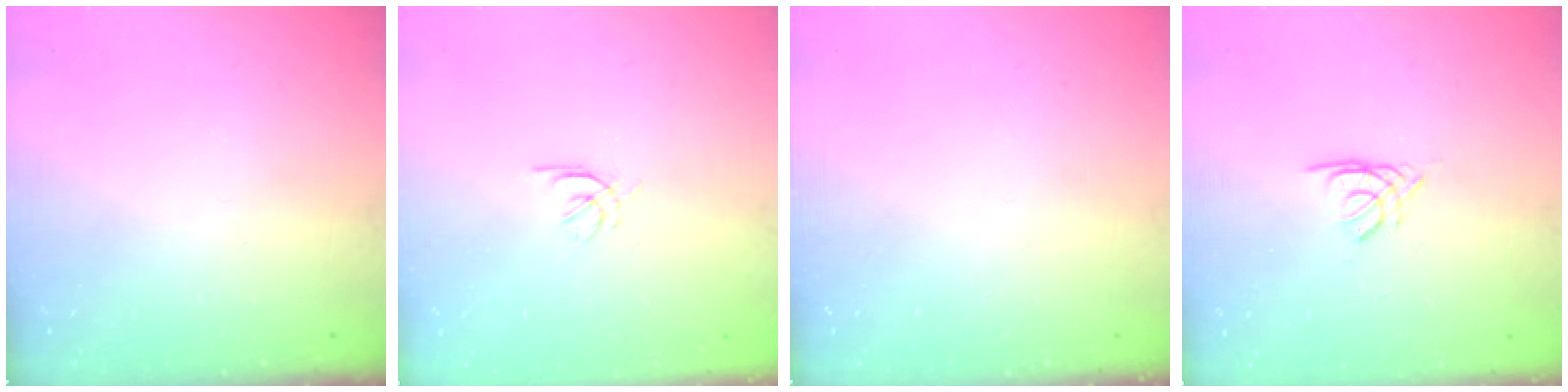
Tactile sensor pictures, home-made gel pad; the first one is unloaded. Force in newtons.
{"total": 2.2, "press": 2.1, "slide": 0.7}
{"total": 0.0}
{"total": 1.9, "press": 1.8, "slide": 0.5}